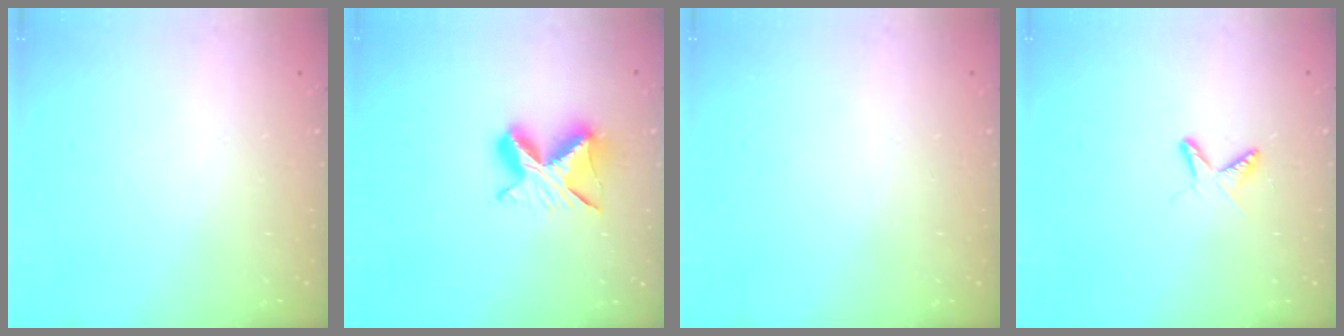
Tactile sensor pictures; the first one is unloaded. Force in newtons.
{"total": 9.0, "press": 8.9, "slide": 0.9}
{"total": 0.0}
{"total": 6.1, "press": 6.1, "slide": 0.8}